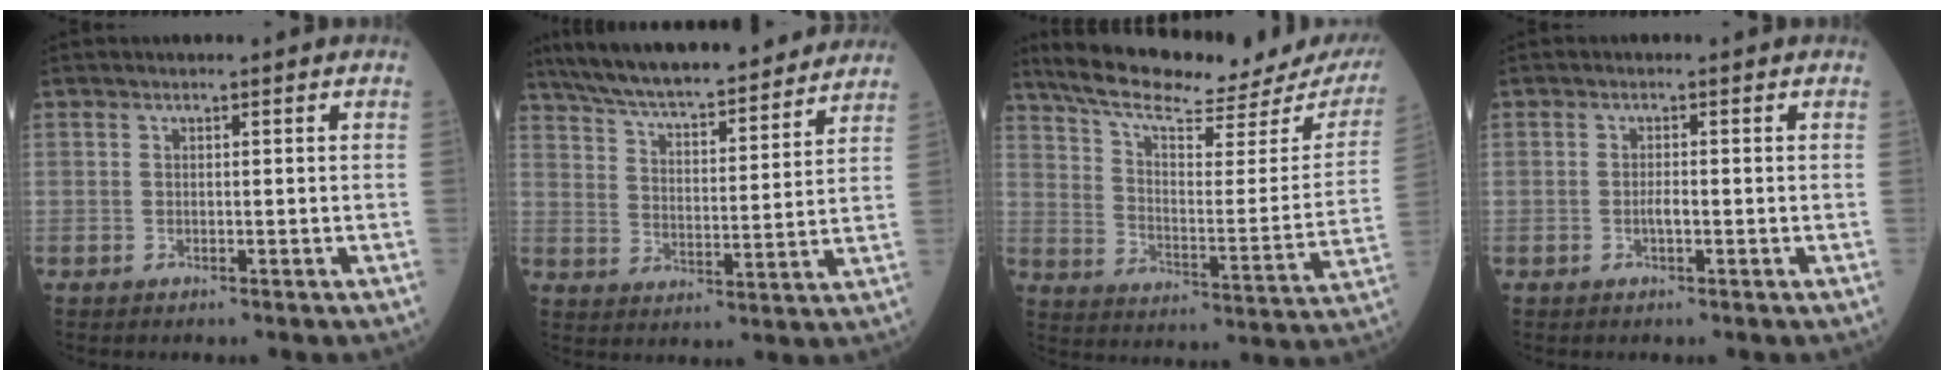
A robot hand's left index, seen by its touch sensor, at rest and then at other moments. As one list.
[{"total": 22.3, "force": [19.9, 3.4, 9.5], "torque": [-0.159, 0.019, 0.290]}, {"total": 25.5, "force": [22.2, 3.7, 11.9], "torque": [-0.194, -0.044, 0.303]}, {"total": 1.1, "force": [-0.2, 0.2, 1.0], "torque": [-0.022, 0.000, -0.005]}]